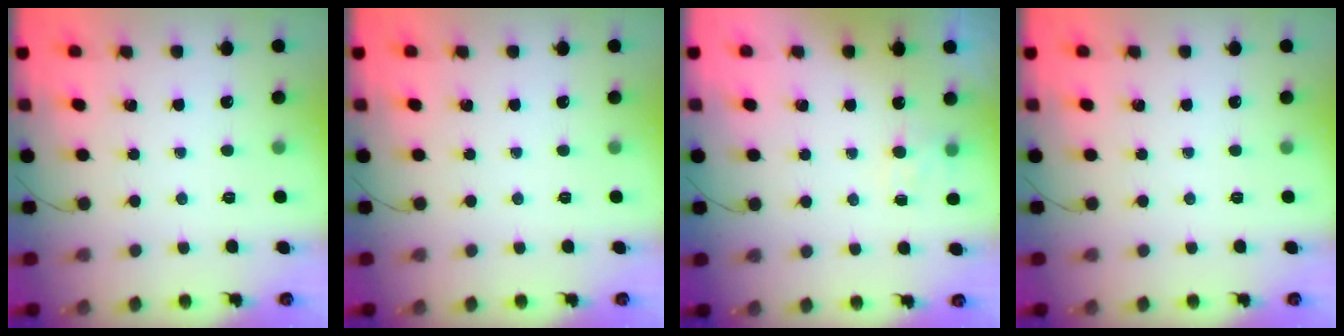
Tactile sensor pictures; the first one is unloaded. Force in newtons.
{"total": 0.0}
{"total": 3.2, "press": 3.0, "slide": 1.2}
{"total": 0.0}